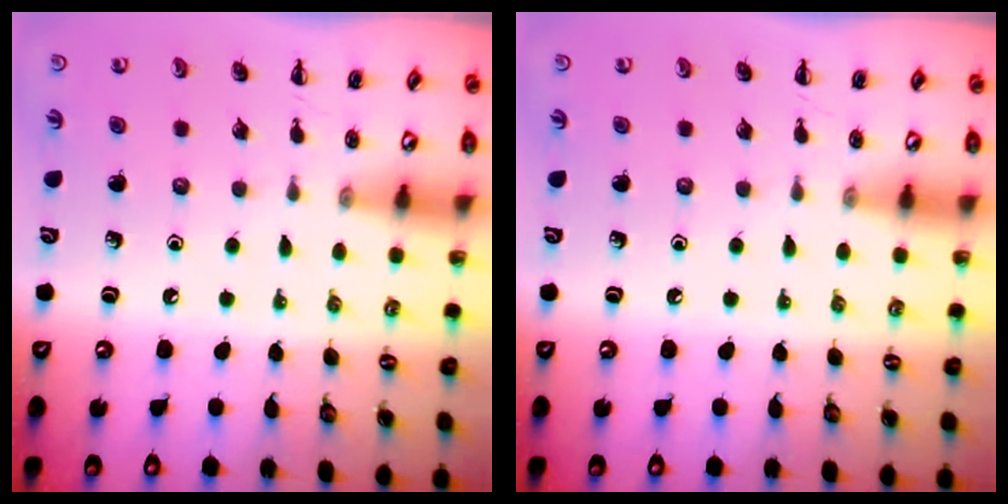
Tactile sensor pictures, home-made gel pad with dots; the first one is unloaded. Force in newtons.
{"total": 0.0}